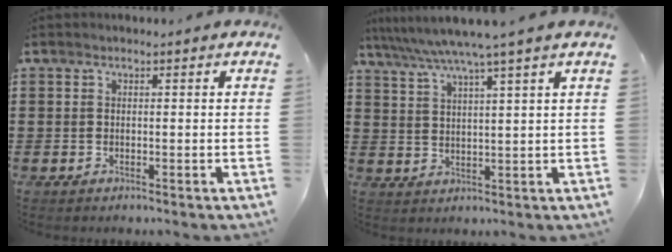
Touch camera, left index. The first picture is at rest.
{"total": 5.6, "force": [4.4, -1.0, 3.2], "torque": [-0.076, -0.019, 0.073]}